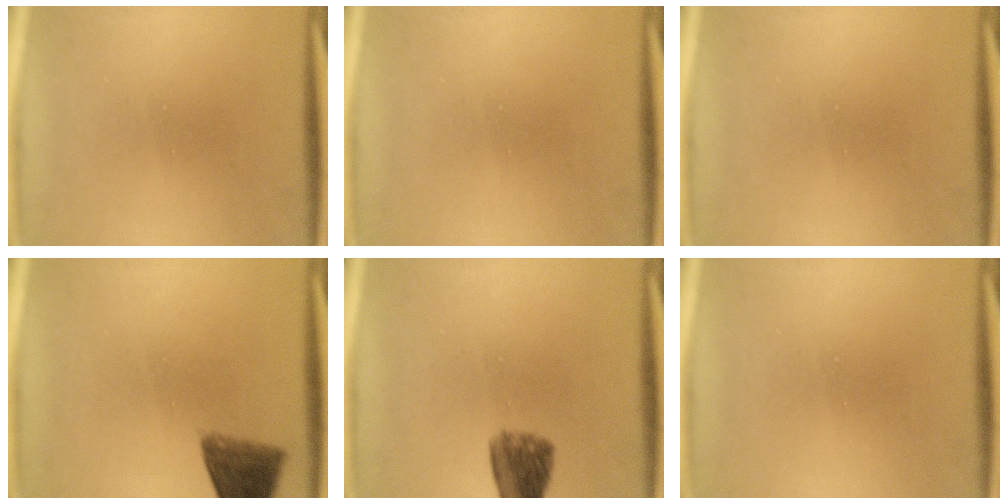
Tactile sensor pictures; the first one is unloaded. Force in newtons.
{"total": 0.0}
{"total": 0.0}
{"total": 6.4}
{"total": 7.3}
{"total": 0.0}